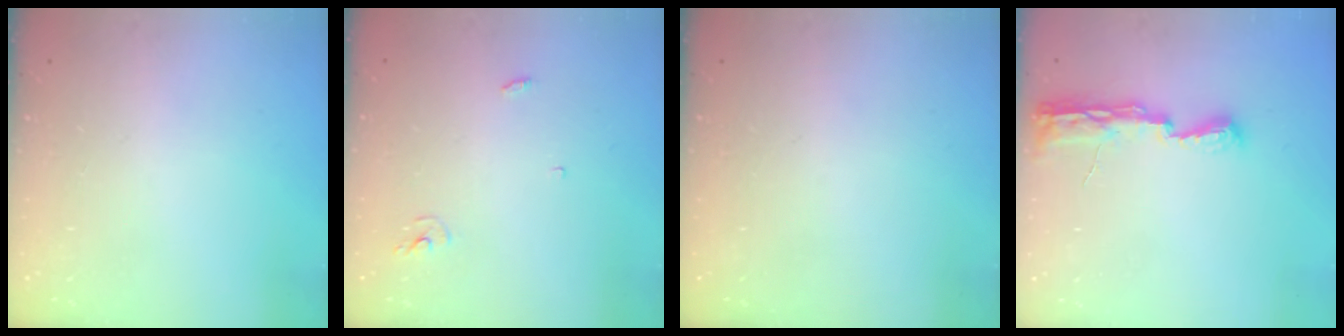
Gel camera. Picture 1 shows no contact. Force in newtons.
{"total": 2.9, "press": 2.9, "slide": 0.2}
{"total": 0.0}
{"total": 8.9, "press": 8.5, "slide": 2.3}